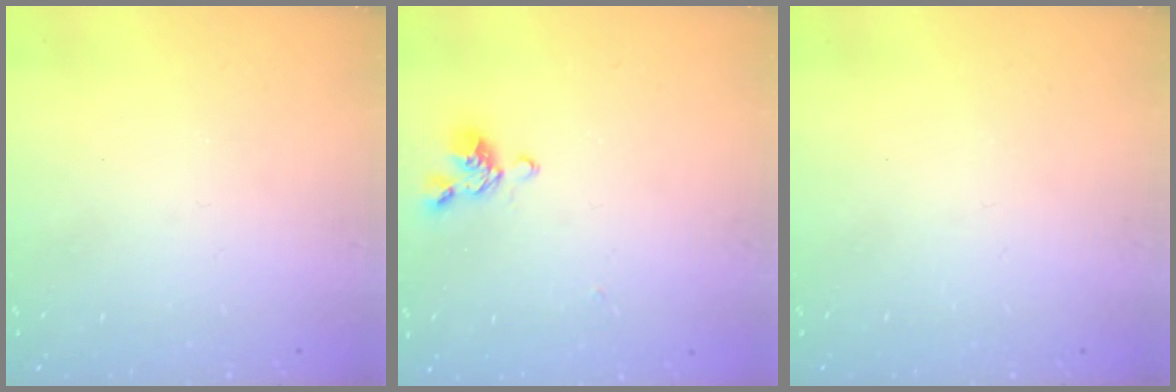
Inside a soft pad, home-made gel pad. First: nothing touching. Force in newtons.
{"total": 2.9, "press": 2.8, "slide": 0.8}
{"total": 0.0}